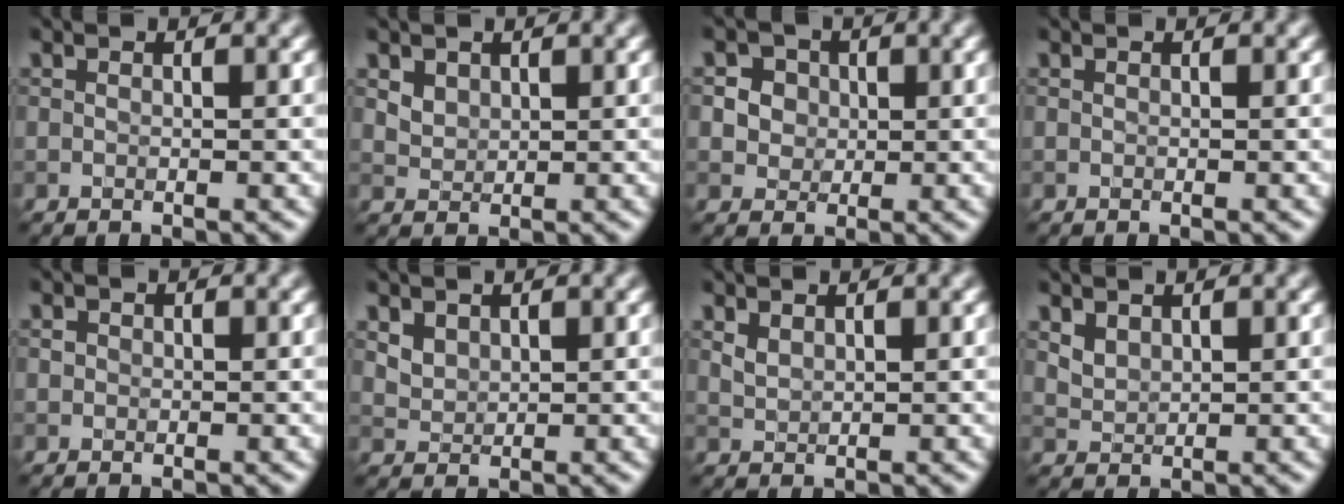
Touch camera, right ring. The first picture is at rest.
{"total": 1.9, "force": [1.1, 1.3, 0.7], "torque": [-0.020, -0.009, 0.030]}
{"total": 5.0, "force": [2.0, 4.1, 2.0], "torque": [-0.032, 0.014, 0.031]}
{"total": 0.0}
{"total": 0.6, "force": [0.0, 0.6, 0.1], "torque": [0.004, -0.003, 0.000]}
{"total": 1.9, "force": [1.2, 1.3, 0.8], "torque": [-0.023, -0.008, 0.030]}
{"total": 1.2, "force": [0.9, 0.5, 0.5], "torque": [-0.017, 0.000, 0.023]}
{"total": 1.7, "force": [1.1, 1.0, 0.7], "torque": [-0.019, -0.002, 0.027]}